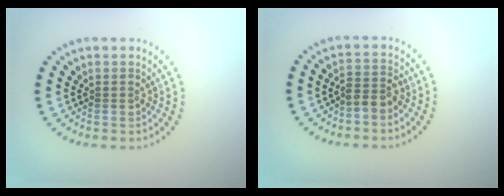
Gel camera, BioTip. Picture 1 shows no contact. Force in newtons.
{"total": 2.1, "press": 1.7, "slide": 1.2}